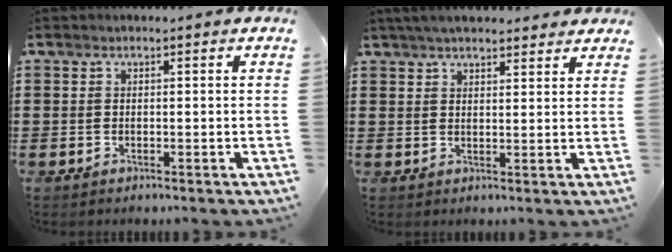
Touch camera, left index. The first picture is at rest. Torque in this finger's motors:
{"motor_torque": [2.14, 0.00, 1.06, 0.21]}